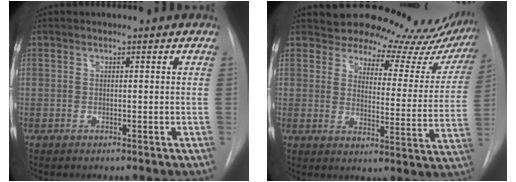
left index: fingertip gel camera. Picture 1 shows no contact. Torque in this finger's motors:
{"motor_torque": [1.05, -1.09, 0.06, -0.03]}